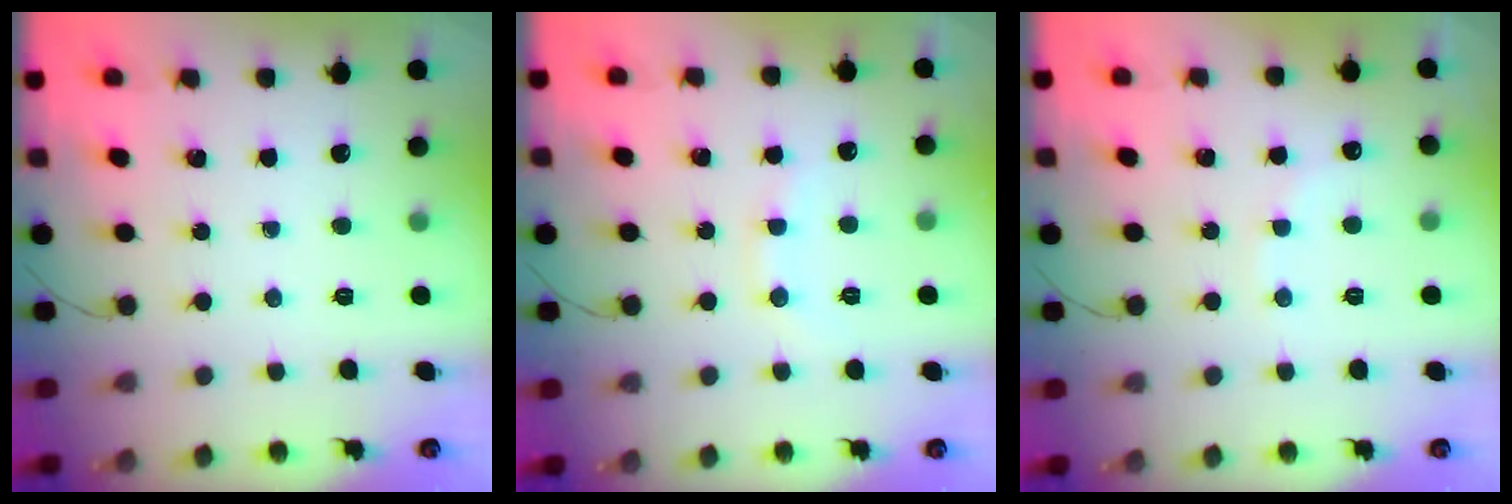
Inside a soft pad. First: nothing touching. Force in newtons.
{"total": 6.9, "press": 6.7, "slide": 1.7}
{"total": 6.5, "press": 6.4, "slide": 1.4}